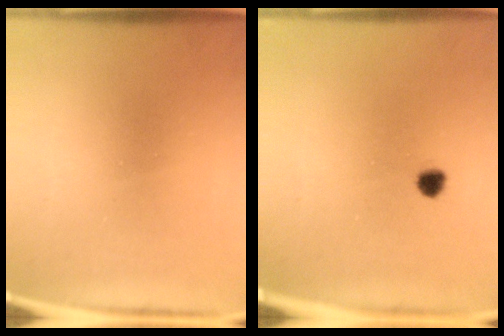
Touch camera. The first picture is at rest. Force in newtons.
{"total": 1.9}